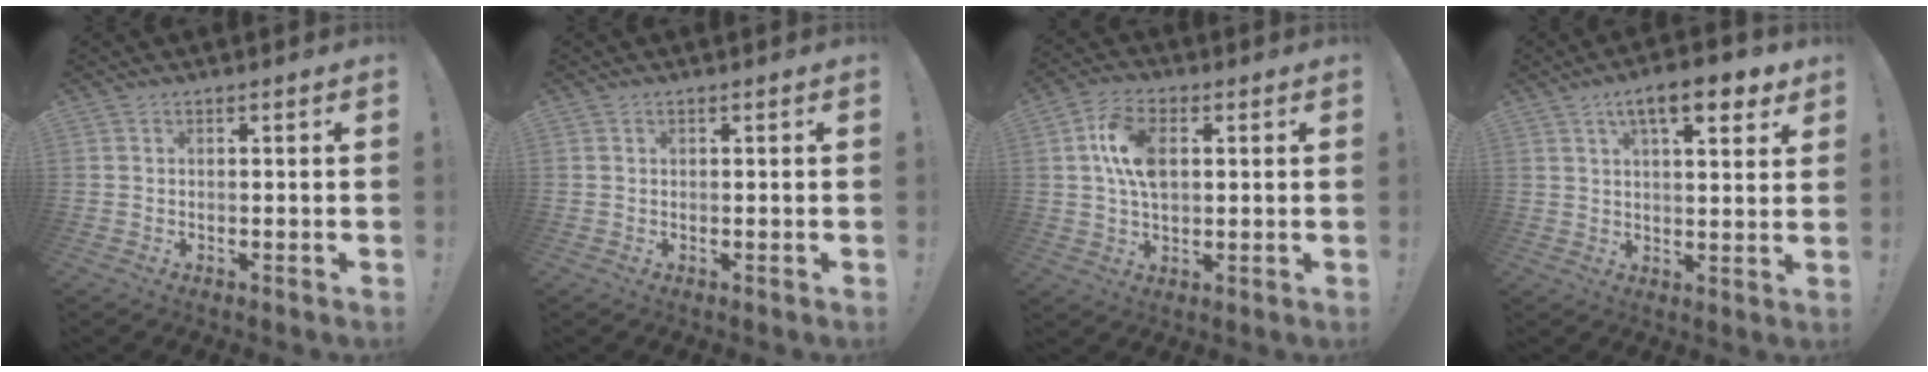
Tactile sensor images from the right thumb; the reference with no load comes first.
{"total": 0.0}
{"total": 11.4, "force": [2.3, 6.9, 8.8], "torque": [-0.169, 0.005, 0.041]}
{"total": 11.0, "force": [5.7, 3.5, 8.8], "torque": [-0.121, -0.023, 0.089]}